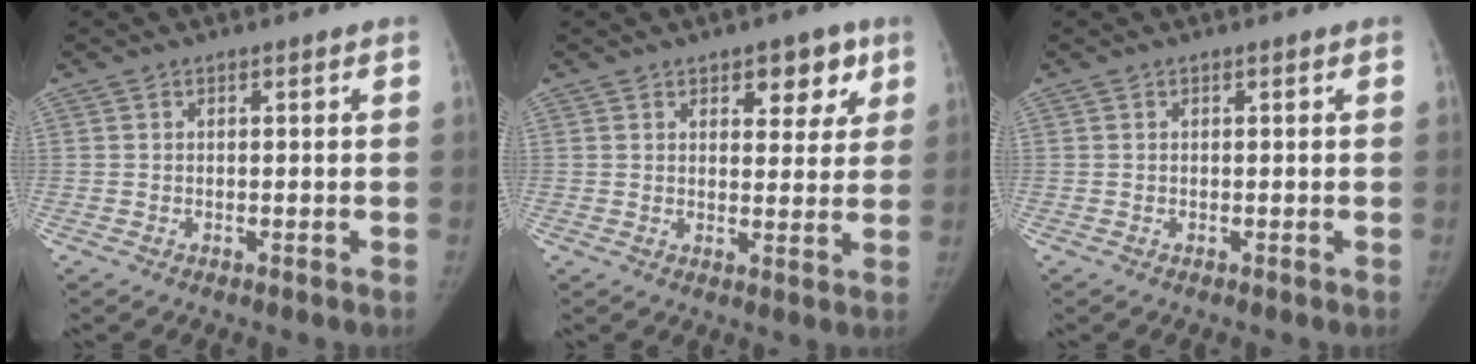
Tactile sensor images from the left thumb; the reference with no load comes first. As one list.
[{"total": 7.1, "force": [3.8, 4.1, 4.5], "torque": [-0.019, -0.016, 0.047]}, {"total": 0.0}]